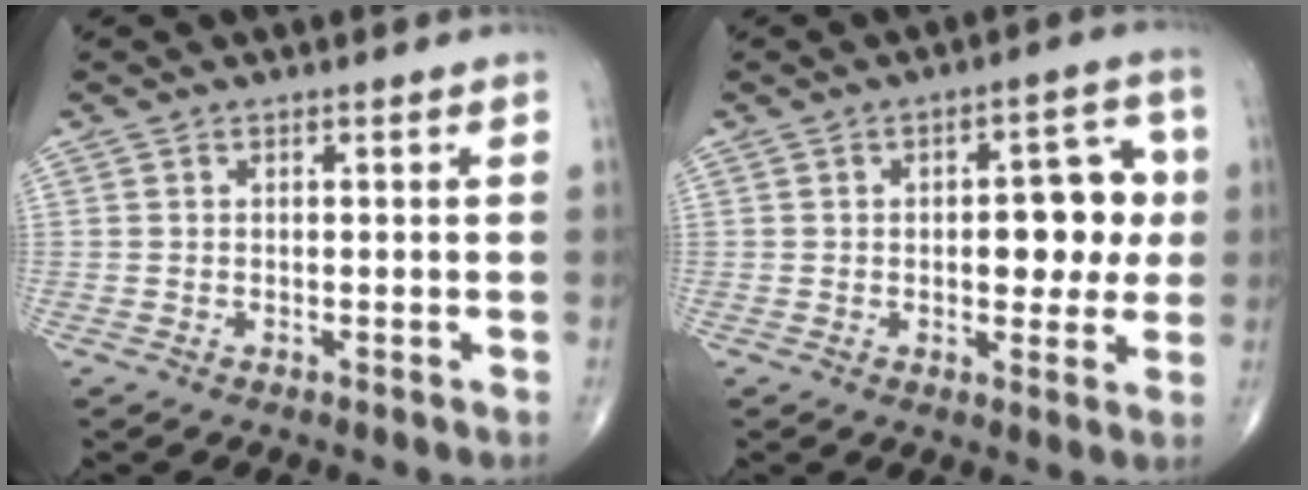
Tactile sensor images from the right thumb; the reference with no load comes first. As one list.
[{"total": 10.9, "force": [0.7, 5.6, 9.3], "torque": [-0.078, 0.013, 0.011]}]